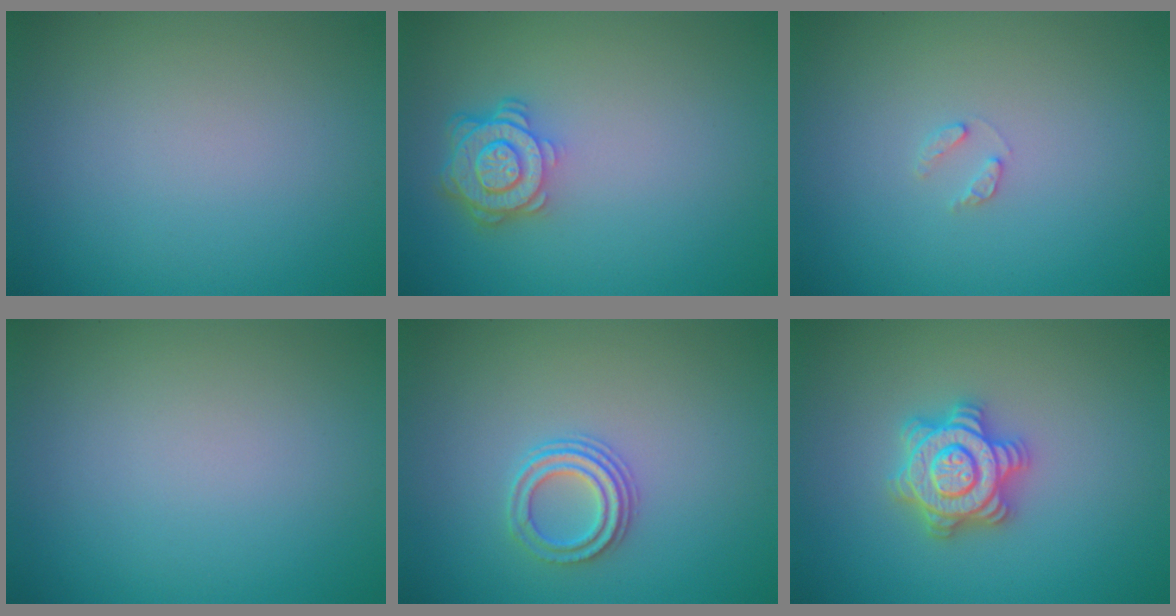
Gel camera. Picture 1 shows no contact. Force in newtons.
{"total": 4.4, "press": 3.5, "slide": 2.6}
{"total": 0.9, "press": 0.9, "slide": 0.2}
{"total": 0.0}
{"total": 2.5, "press": 2.2, "slide": 1.2}
{"total": 4.8, "press": 4.8, "slide": 0.8}